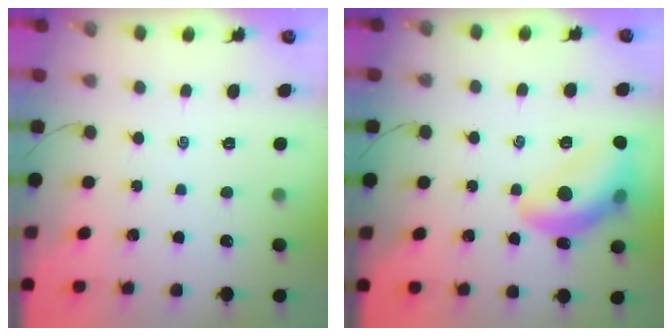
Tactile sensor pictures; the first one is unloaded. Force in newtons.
{"total": 14.6, "press": 14.5, "slide": 1.5}